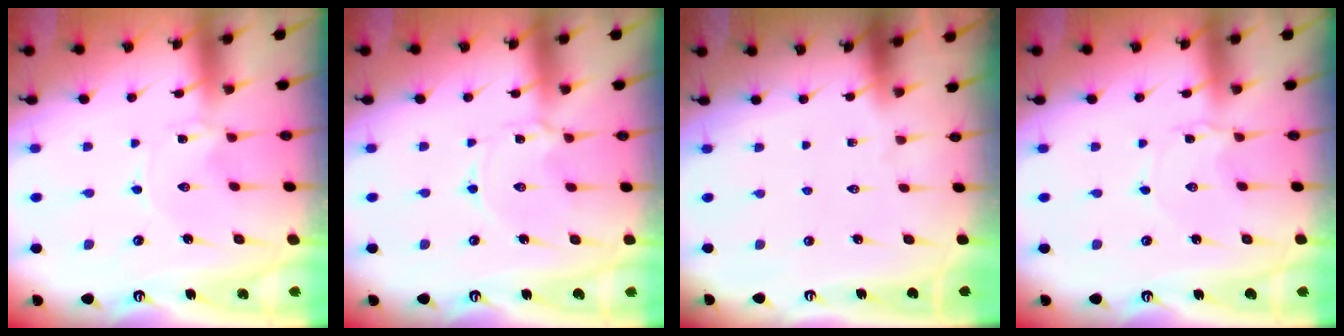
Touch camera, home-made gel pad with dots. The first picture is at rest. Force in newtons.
{"total": 2.5, "press": 2.5, "slide": 0.3}
{"total": 0.0}
{"total": 2.0, "press": 2.0, "slide": 0.4}